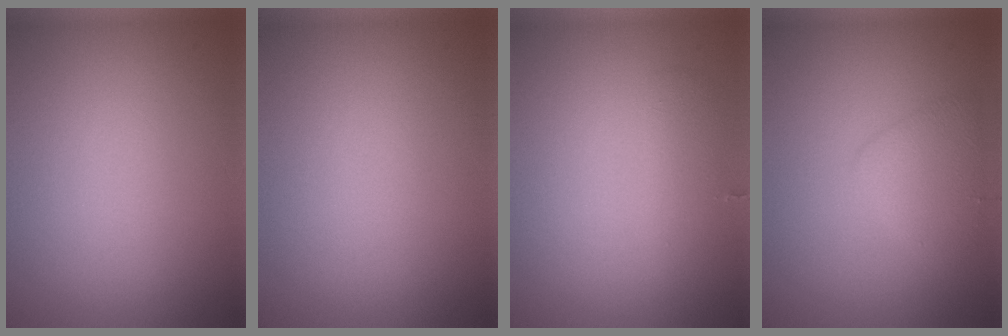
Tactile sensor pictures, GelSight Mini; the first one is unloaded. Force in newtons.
{"total": 0.0}
{"total": 1.7, "press": 1.7, "slide": 0.2}
{"total": 2.5, "press": 2.5, "slide": 0.1}